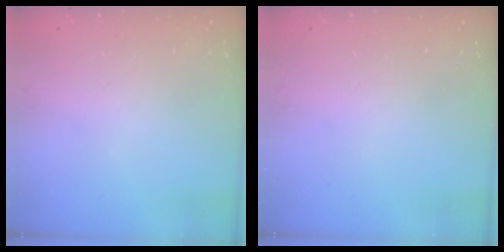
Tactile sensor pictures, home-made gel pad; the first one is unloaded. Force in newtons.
{"total": 0.0}